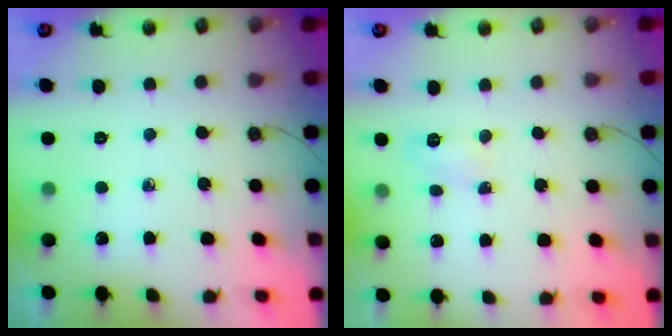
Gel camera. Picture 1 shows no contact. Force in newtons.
{"total": 4.0, "press": 3.9, "slide": 0.5}